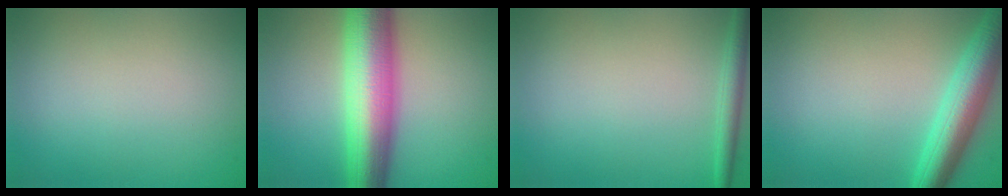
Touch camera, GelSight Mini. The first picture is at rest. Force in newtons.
{"total": 9.9, "press": 9.9, "slide": 0.1}
{"total": 1.7, "press": 1.7, "slide": 0.1}
{"total": 5.6, "press": 5.6, "slide": 0.2}